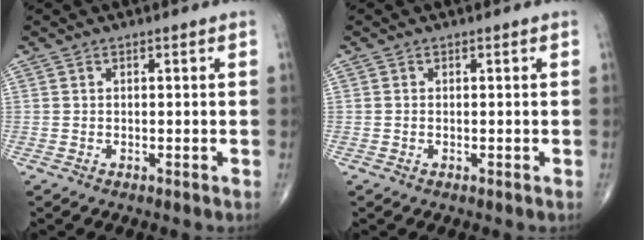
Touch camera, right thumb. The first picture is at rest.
{"total": 0.0}